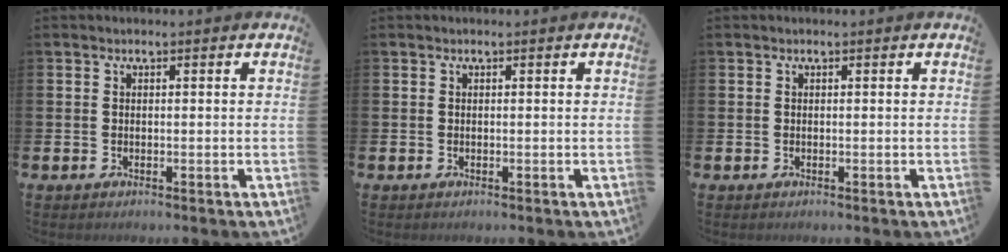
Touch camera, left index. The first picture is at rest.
{"total": 0.0}
{"total": 0.0}